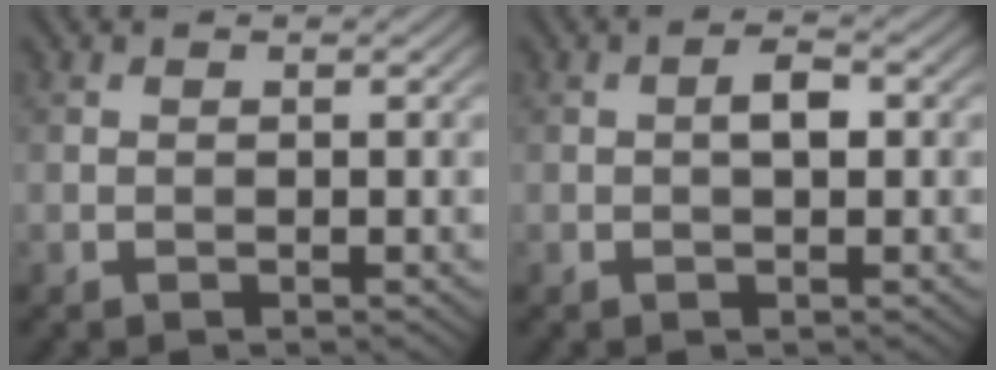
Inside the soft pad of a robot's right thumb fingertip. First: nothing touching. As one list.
[{"total": 2.3, "force": [0.1, 0.9, 2.1], "torque": [-0.034, 0.006, -0.002]}]